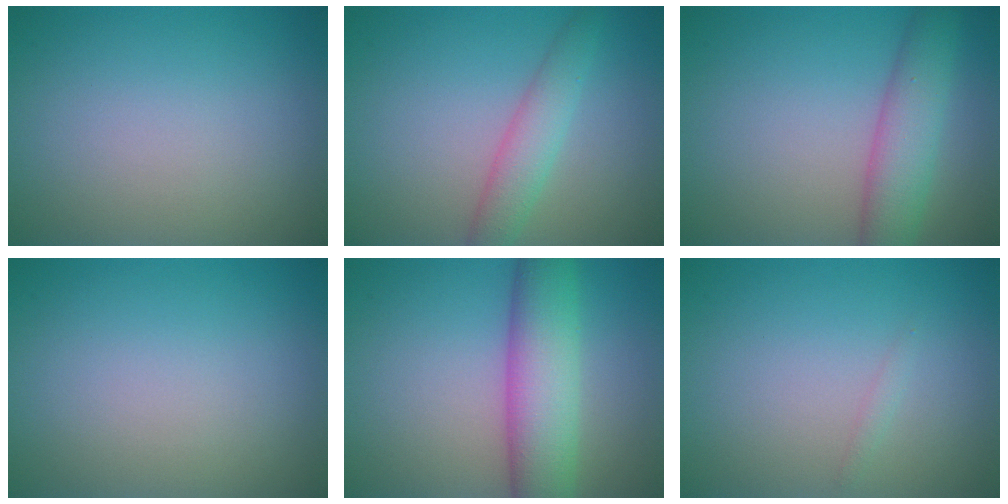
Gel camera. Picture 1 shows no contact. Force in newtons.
{"total": 3.0, "press": 3.0, "slide": 0.1}
{"total": 4.7, "press": 4.7, "slide": 0.3}
{"total": 0.0}
{"total": 7.3, "press": 7.2, "slide": 0.5}
{"total": 0.6, "press": 0.6, "slide": 0.0}